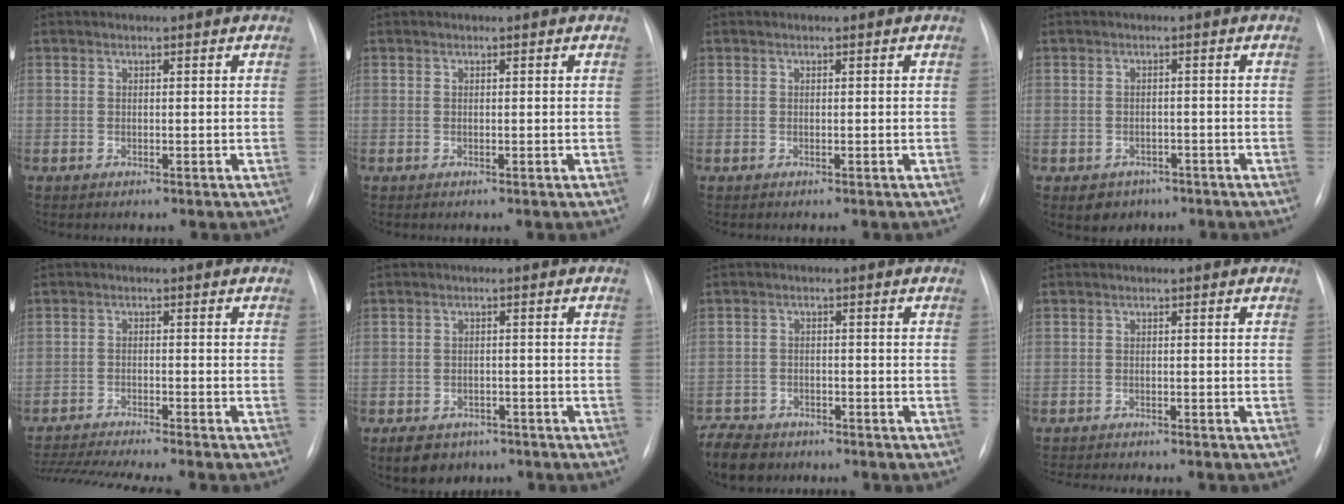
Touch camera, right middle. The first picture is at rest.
{"total": 0.0}
{"total": 0.0}
{"total": 3.6, "force": [-2.2, 2.8, 0.7], "torque": [-0.007, 0.008, -0.020]}
{"total": 13.5, "force": [-12.1, -0.3, 5.9], "torque": [-0.089, -0.013, -0.188]}
{"total": 5.9, "force": [-4.2, 3.8, 1.8], "torque": [-0.028, 0.003, -0.056]}
{"total": 7.1, "force": [-6.0, 3.4, 1.7], "torque": [-0.033, -0.007, -0.097]}
{"total": 8.8, "force": [-8.0, 1.6, 3.5], "torque": [-0.044, -0.004, -0.105]}